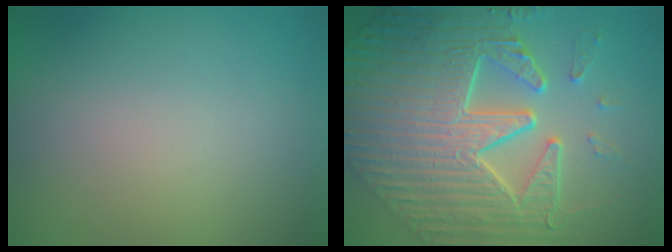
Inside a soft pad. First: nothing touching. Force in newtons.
{"total": 10.3, "press": 7.3, "slide": 7.3}